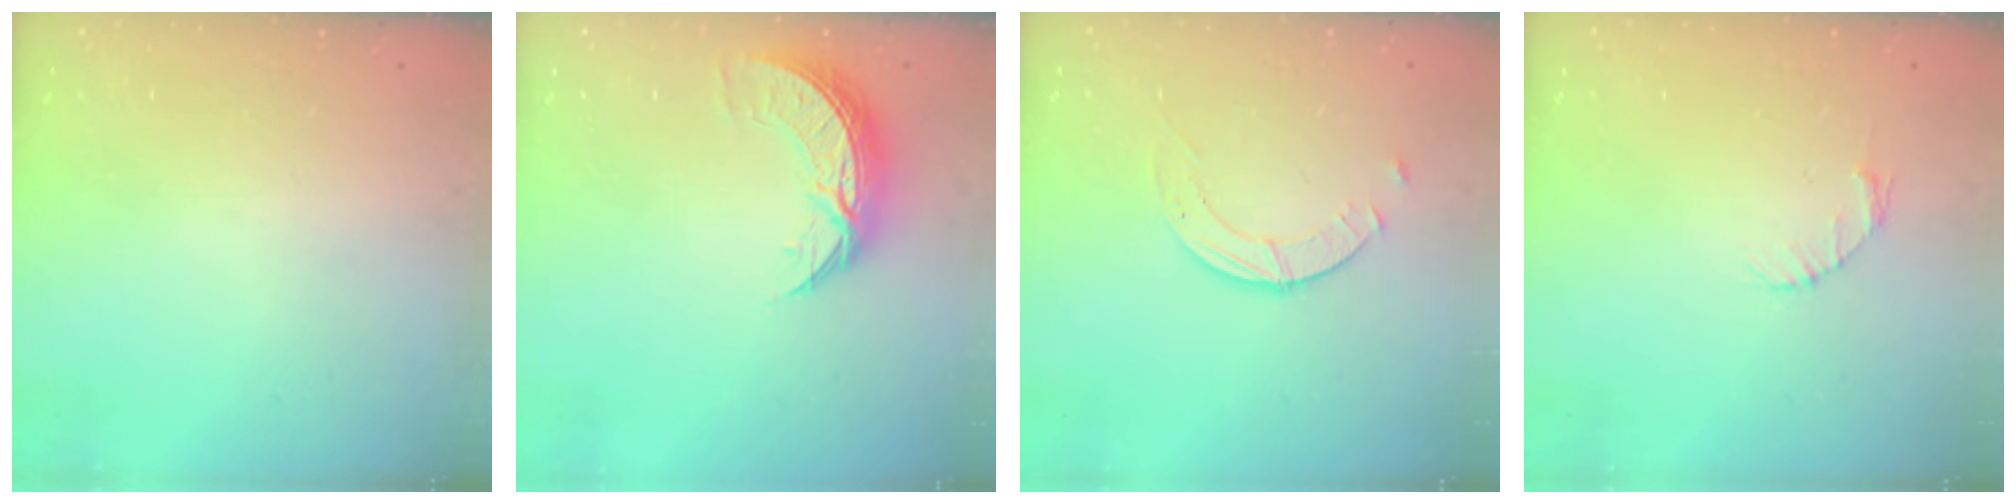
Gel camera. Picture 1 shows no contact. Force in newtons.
{"total": 8.0, "press": 8.0, "slide": 0.7}
{"total": 2.3, "press": 2.3, "slide": 0.3}
{"total": 2.7, "press": 2.7, "slide": 0.4}